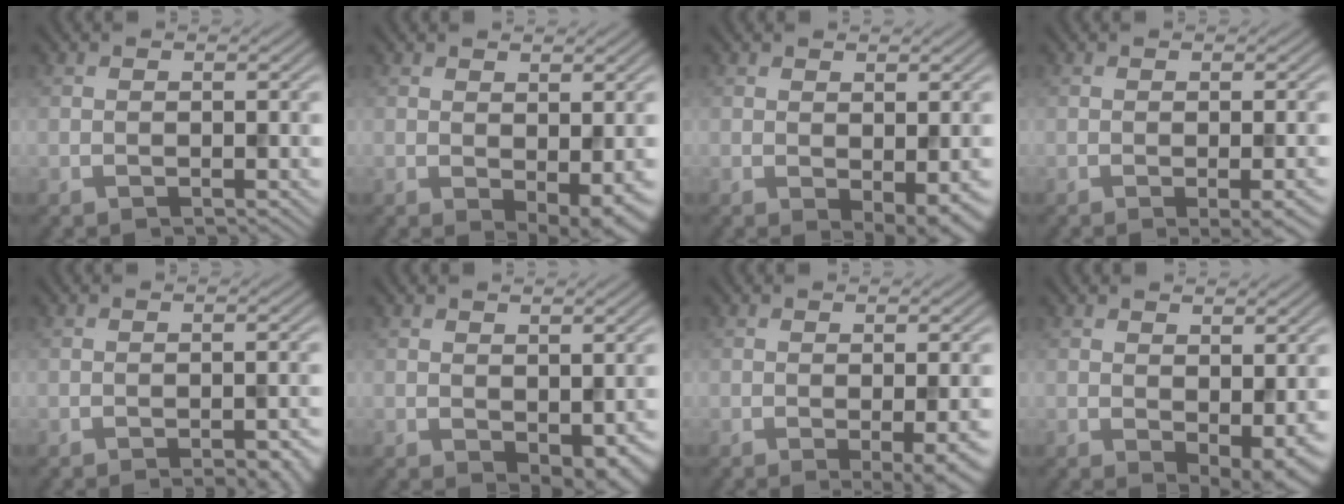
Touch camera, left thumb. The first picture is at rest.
{"total": 3.8, "force": [-0.5, 1.7, 3.4], "torque": [-0.052, -0.010, 0.000]}
{"total": 3.6, "force": [-0.8, 1.4, 3.3], "torque": [-0.049, -0.009, -0.006]}
{"total": 3.7, "force": [-1.2, 0.9, 3.4], "torque": [-0.045, 0.001, -0.015]}
{"total": 3.8, "force": [-2.4, 1.0, 2.8], "torque": [-0.030, 0.006, -0.026]}
{"total": 3.7, "force": [-1.0, 2.1, 2.9], "torque": [-0.041, -0.013, -0.006]}
{"total": 5.8, "force": [-1.7, 1.5, 5.3], "torque": [-0.069, -0.004, -0.014]}
{"total": 4.1, "force": [-0.4, 1.9, 3.6], "torque": [-0.054, -0.011, 0.002]}